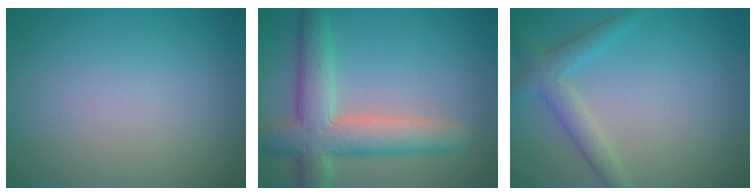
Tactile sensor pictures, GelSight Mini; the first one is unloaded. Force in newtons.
{"total": 6.9, "press": 6.9, "slide": 0.7}
{"total": 3.0, "press": 3.0, "slide": 0.3}